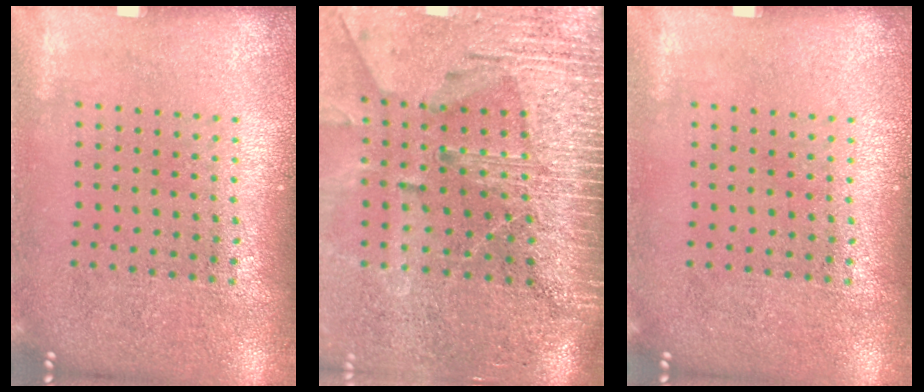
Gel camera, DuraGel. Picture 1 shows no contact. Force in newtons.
{"total": 4.0, "press": 3.5, "slide": 2.0}
{"total": 0.0}